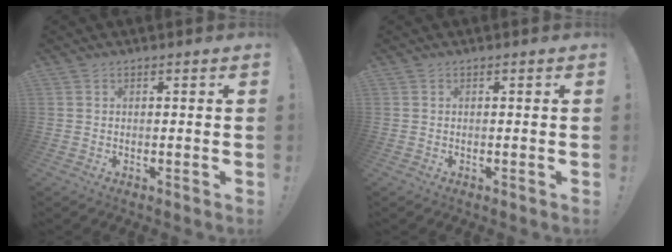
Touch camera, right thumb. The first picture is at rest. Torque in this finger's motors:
{"motor_torque": [-0.01, 0.01, 0.00, 0.00, 0.00]}